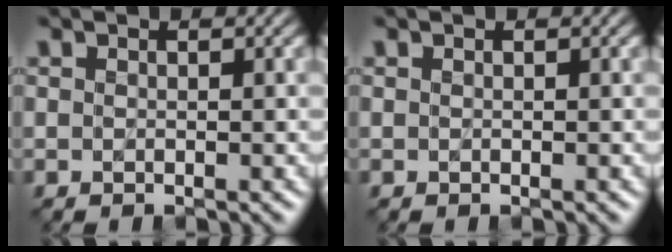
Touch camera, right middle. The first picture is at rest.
{"total": 0.0}